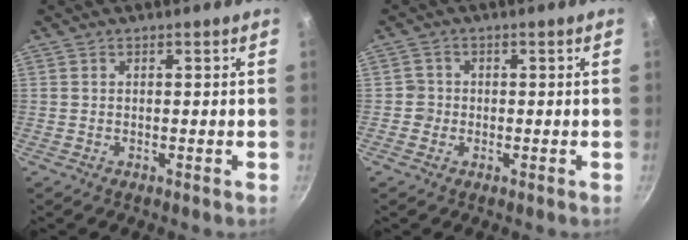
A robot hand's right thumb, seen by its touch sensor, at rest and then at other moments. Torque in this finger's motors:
{"motor_torque": [-0.06, -0.12, 0.36, 0.28, 0.02]}